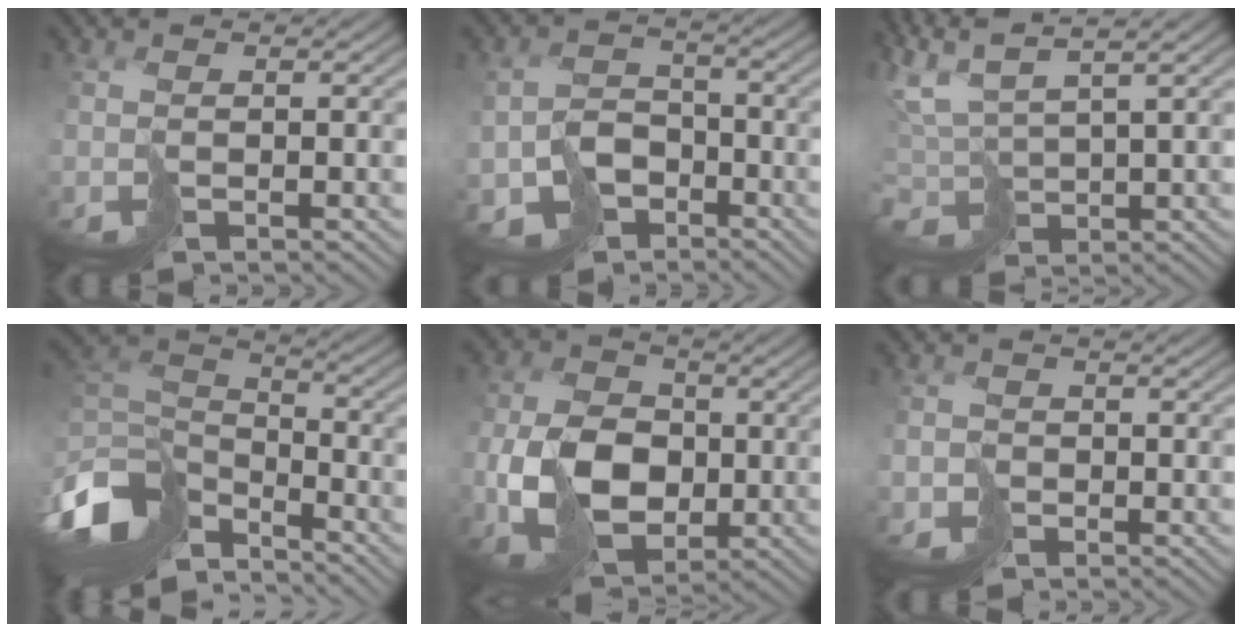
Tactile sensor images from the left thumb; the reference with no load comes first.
{"total": 4.9, "force": [-2.5, 4.1, 0.9], "torque": [-0.017, -0.006, -0.045]}
{"total": 6.7, "force": [5.6, 1.6, 3.3], "torque": [-0.091, 0.028, 0.117]}
{"total": 10.8, "force": [-5.8, 6.8, 6.0], "torque": [-0.185, -0.004, -0.103]}
{"total": 10.1, "force": [-1.5, 7.7, 6.4], "torque": [-0.159, -0.017, -0.028]}
{"total": 1.5, "force": [-0.8, 1.2, -0.4], "torque": [0.008, -0.005, -0.018]}